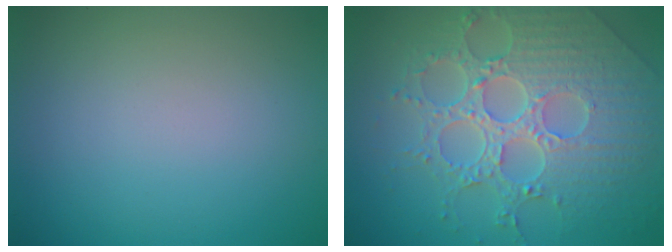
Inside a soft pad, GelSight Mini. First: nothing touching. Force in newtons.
{"total": 8.1, "press": 6.0, "slide": 5.4}